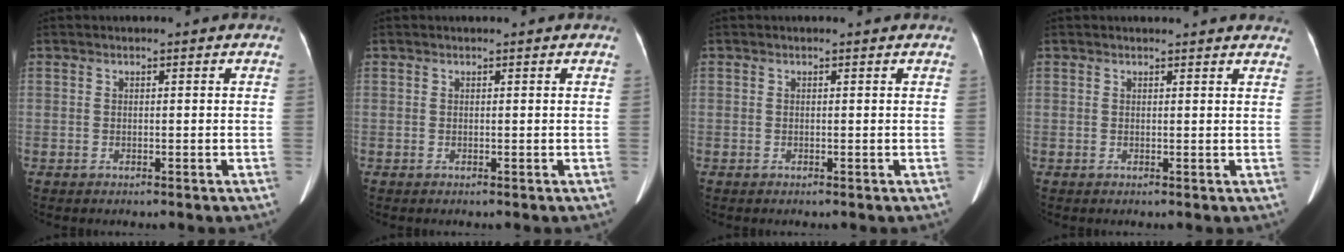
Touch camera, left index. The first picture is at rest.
{"total": 0.7, "force": [0.6, 0.0, 0.2], "torque": [-0.004, 0.009, 0.009]}
{"total": 0.0}
{"total": 8.8, "force": [8.4, 1.5, 2.2], "torque": [-0.008, 0.007, 0.075]}